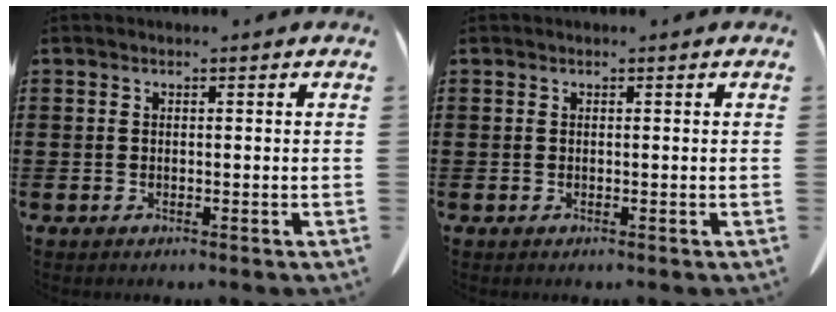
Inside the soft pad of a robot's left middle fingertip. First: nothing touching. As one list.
[{"total": 0.0}]